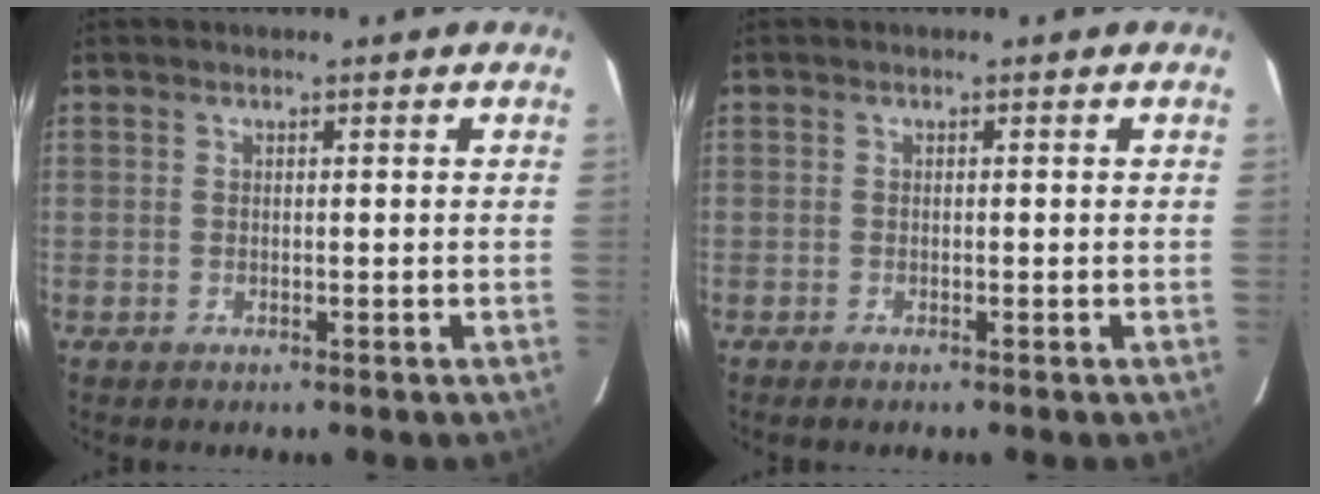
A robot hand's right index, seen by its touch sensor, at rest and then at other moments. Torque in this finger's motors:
{"motor_torque": [-0.04, 0.02, 0.08, 0.01]}